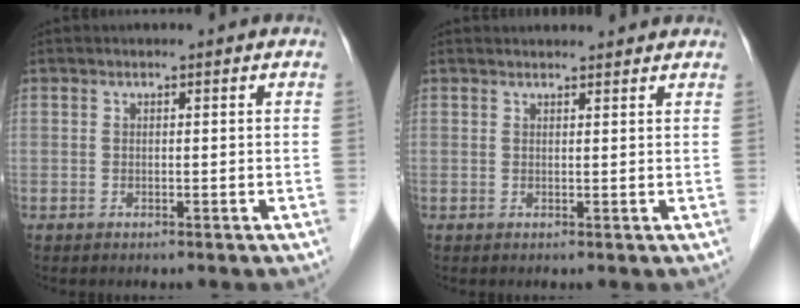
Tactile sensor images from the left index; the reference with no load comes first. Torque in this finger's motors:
{"motor_torque": [0.19, -0.17, -0.05, -0.01]}